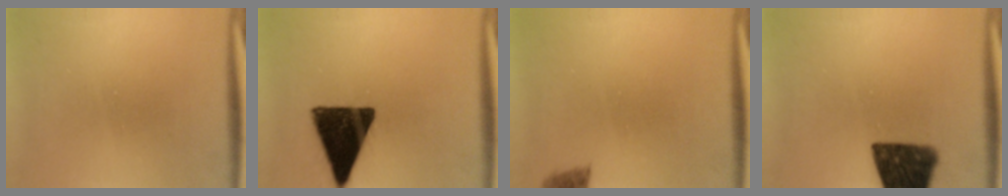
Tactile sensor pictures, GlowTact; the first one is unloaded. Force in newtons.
{"total": 15.7}
{"total": 2.7}
{"total": 15.2}